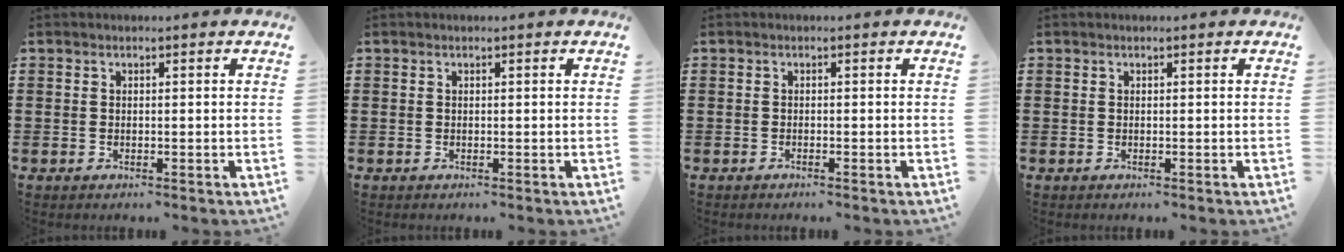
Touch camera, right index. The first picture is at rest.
{"total": 0.0}
{"total": 0.5, "force": [-0.5, -0.1, 0.1], "torque": [-0.005, -0.005, -0.009]}
{"total": 0.0}